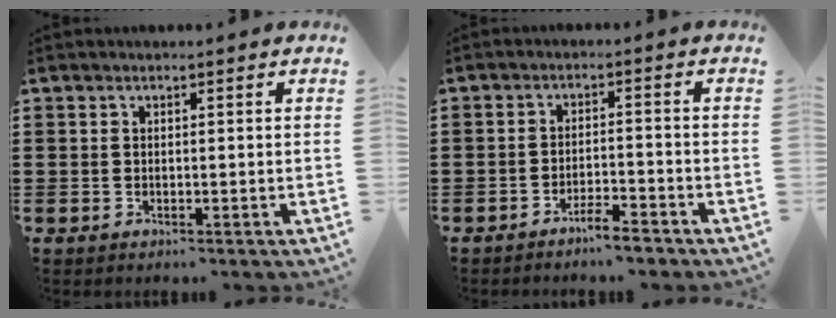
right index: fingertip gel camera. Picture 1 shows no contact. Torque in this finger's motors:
{"motor_torque": [0.26, 0.35, 0.15, 0.04]}